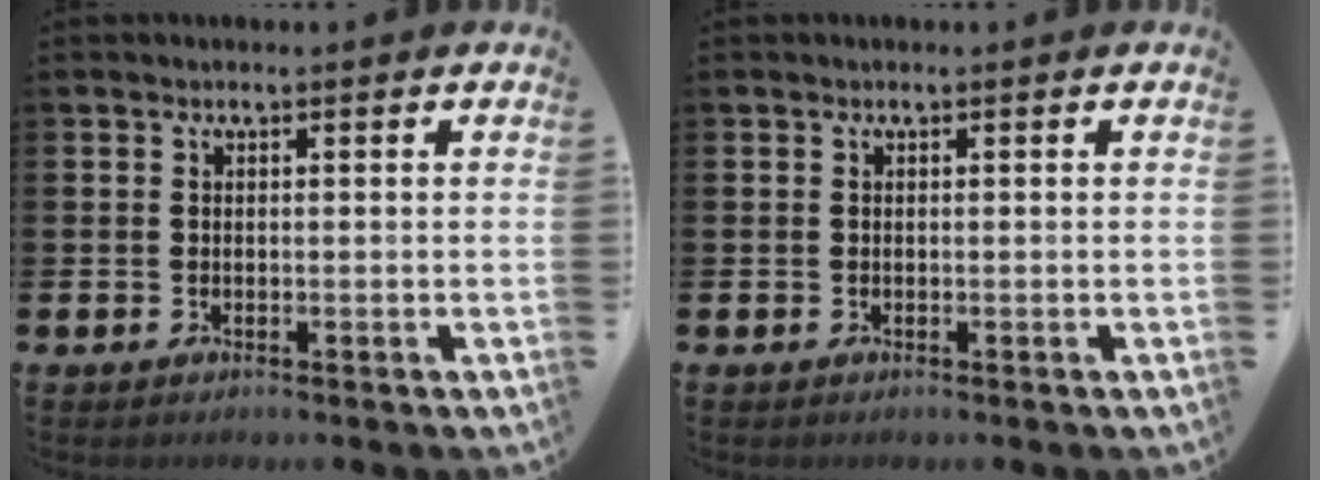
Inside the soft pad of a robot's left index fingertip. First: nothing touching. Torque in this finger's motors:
{"motor_torque": [0.00, 0.00, 0.00, 0.00]}